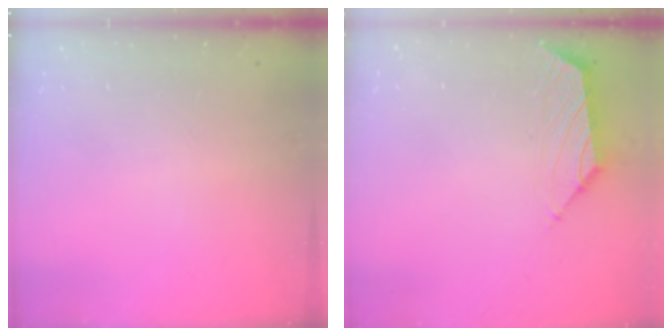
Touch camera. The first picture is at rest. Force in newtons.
{"total": 1.5, "press": 1.4, "slide": 0.6}